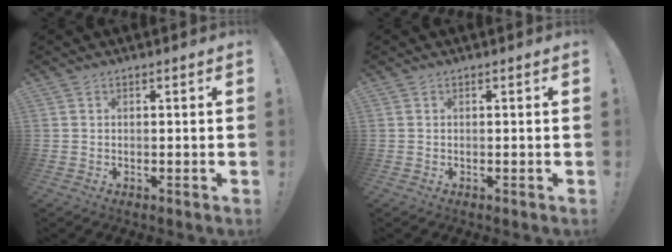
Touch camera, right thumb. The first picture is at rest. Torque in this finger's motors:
{"motor_torque": [0.16, 0.04, 0.07, 0.01, -0.04]}